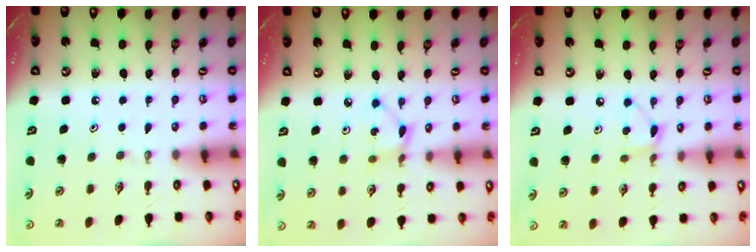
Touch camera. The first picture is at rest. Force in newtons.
{"total": 2.4, "press": 2.4, "slide": 0.2}
{"total": 5.5, "press": 5.4, "slide": 0.8}